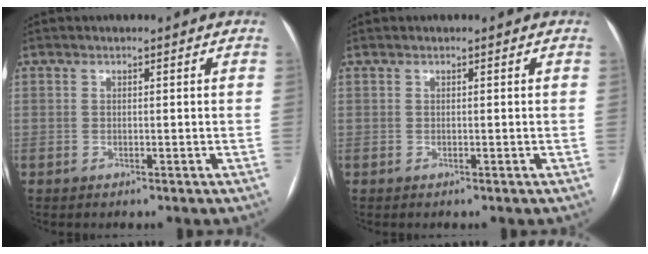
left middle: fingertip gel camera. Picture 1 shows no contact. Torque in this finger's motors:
{"motor_torque": [-0.02, 0.02, 0.00, 0.00]}